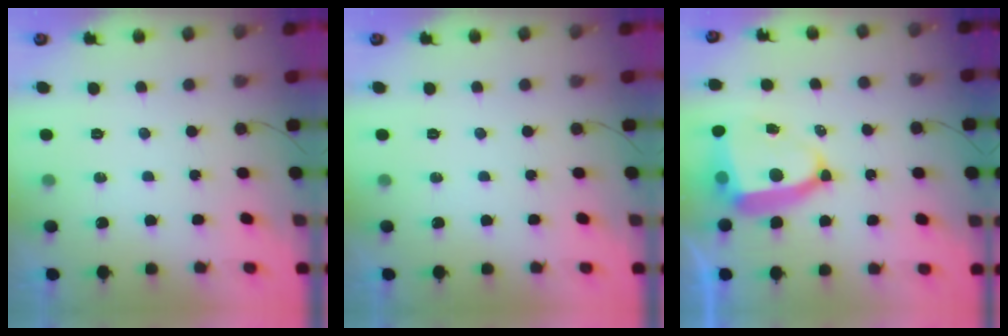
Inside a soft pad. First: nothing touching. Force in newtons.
{"total": 0.0}
{"total": 10.2, "press": 10.1, "slide": 1.0}